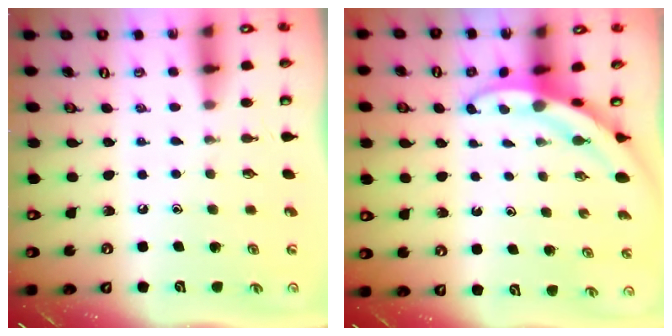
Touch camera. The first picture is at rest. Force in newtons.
{"total": 3.2, "press": 3.2, "slide": 0.3}